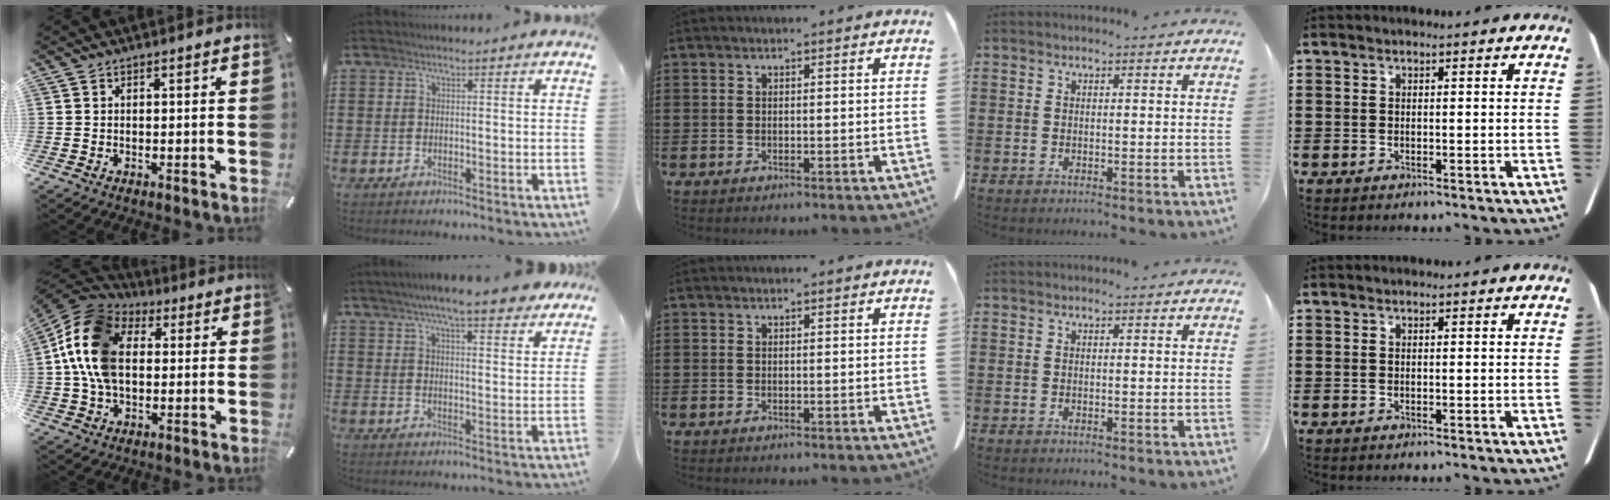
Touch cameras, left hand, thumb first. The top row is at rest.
{"thumb": {"total": 15.8, "force": [0.8, 11.7, 10.6], "torque": [-0.251, 0.018, 0.009]}, "index": {"total": 7.0, "force": [6.0, 0.8, 3.6], "torque": [-0.080, -0.014, 0.105]}}